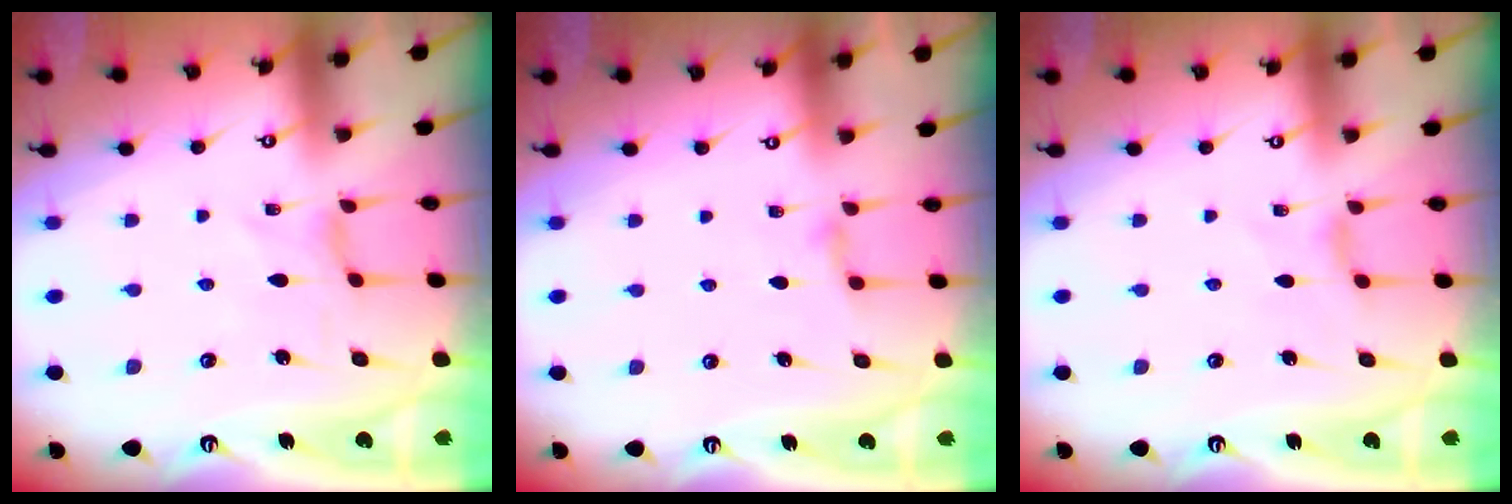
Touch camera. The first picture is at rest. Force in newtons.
{"total": 2.3, "press": 2.3, "slide": 0.4}
{"total": 1.6, "press": 1.5, "slide": 0.4}